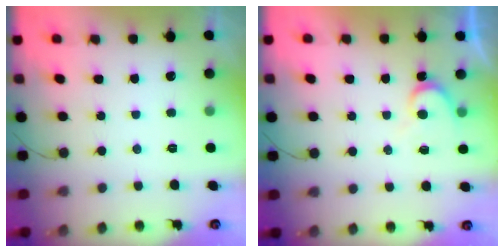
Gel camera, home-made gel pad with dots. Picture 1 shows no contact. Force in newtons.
{"total": 5.8, "press": 5.8, "slide": 0.4}